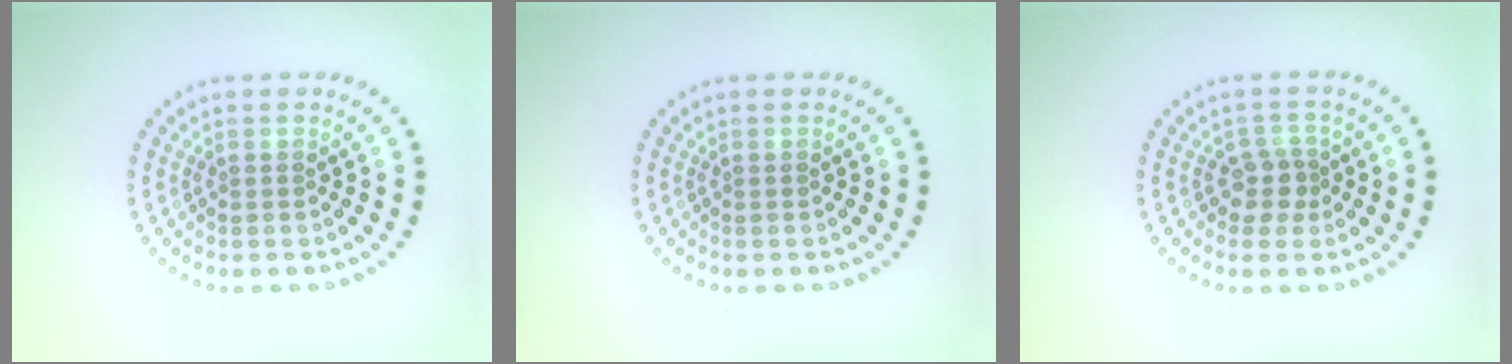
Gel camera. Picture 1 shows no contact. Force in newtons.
{"total": 0.0}
{"total": 2.2, "press": 1.8, "slide": 1.2}